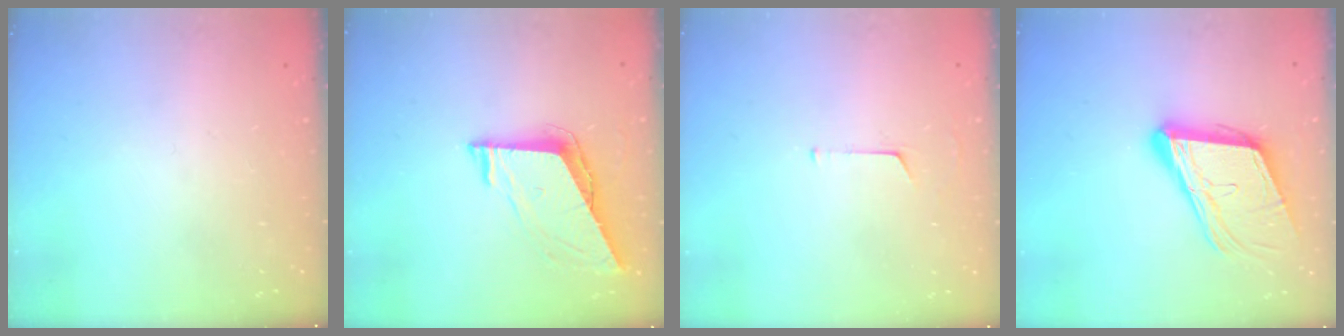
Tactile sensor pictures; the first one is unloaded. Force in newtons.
{"total": 7.1, "press": 7.1, "slide": 0.2}
{"total": 3.8, "press": 3.8, "slide": 0.3}
{"total": 16.0, "press": 15.6, "slide": 3.7}